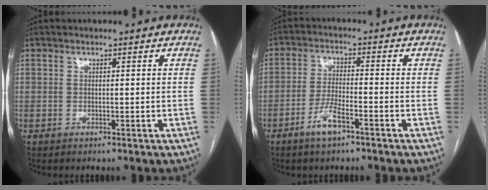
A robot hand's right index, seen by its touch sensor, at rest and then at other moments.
{"total": 4.9, "force": [-3.1, 0.9, 3.7], "torque": [-0.078, -0.001, -0.057]}